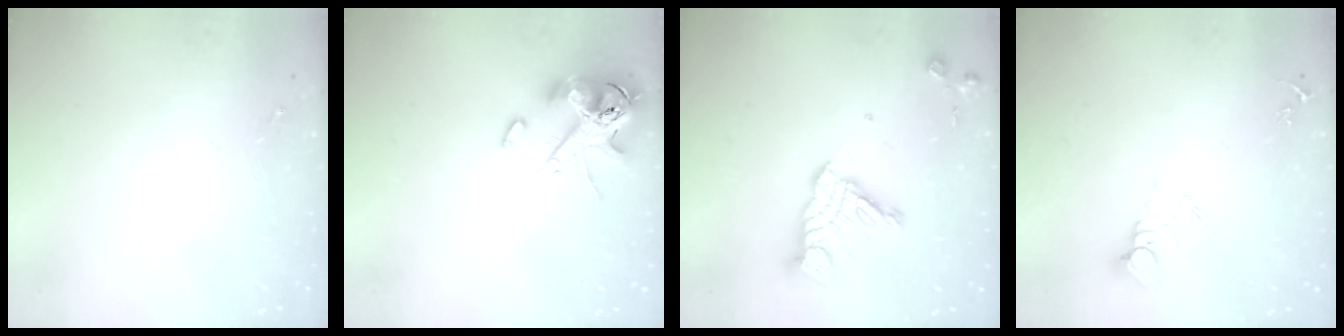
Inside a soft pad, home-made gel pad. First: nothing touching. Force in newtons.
{"total": 13.9, "press": 13.7, "slide": 2.4}
{"total": 14.5, "press": 14.5, "slide": 1.3}
{"total": 5.0, "press": 5.0, "slide": 0.3}